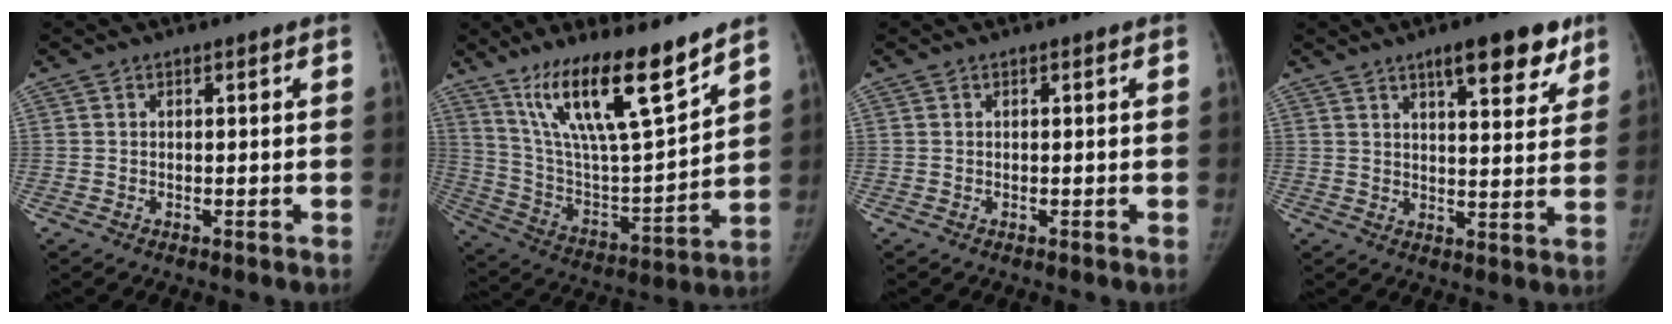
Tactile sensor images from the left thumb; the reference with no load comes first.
{"total": 20.1, "force": [13.9, 3.8, 14.0], "torque": [-0.217, -0.075, 0.258]}
{"total": 0.0}
{"total": 11.1, "force": [7.0, 3.5, 7.9], "torque": [-0.079, -0.033, 0.098]}